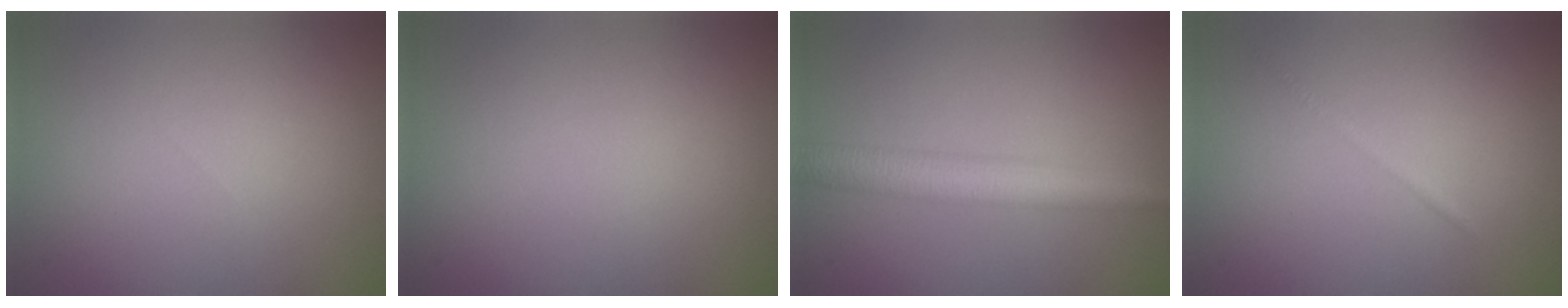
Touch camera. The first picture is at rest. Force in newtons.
{"total": 0.0}
{"total": 4.9, "press": 4.9, "slide": 0.1}
{"total": 0.8, "press": 0.8, "slide": 0.0}